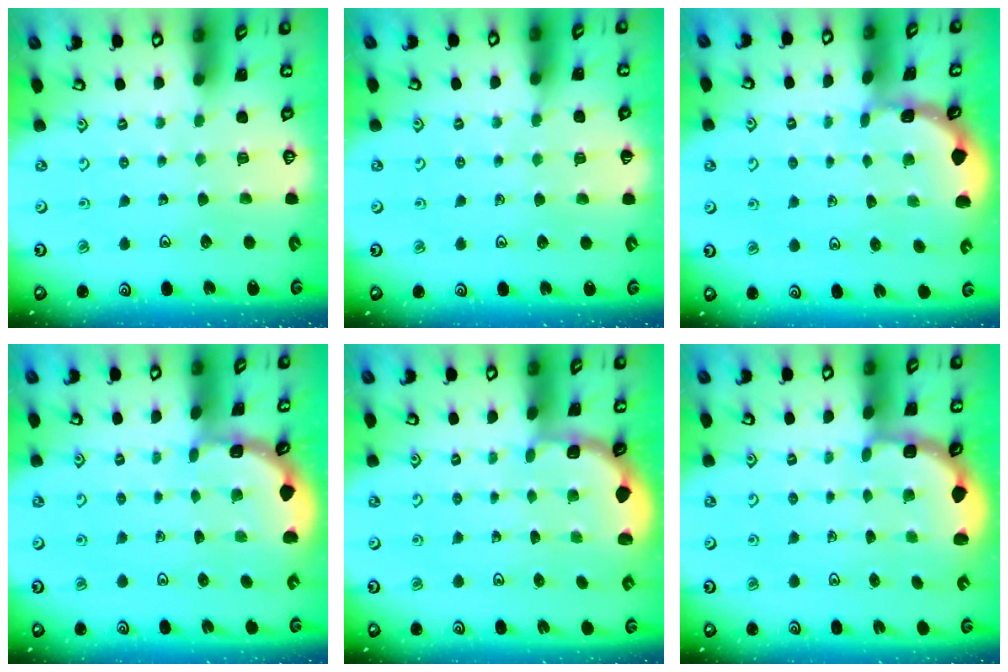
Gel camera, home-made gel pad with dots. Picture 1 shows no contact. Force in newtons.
{"total": 3.9, "press": 3.8, "slide": 0.6}
{"total": 1.2, "press": 1.2, "slide": 0.2}
{"total": 1.8, "press": 1.8, "slide": 0.3}
{"total": 2.0, "press": 1.8, "slide": 0.7}
{"total": 2.7, "press": 2.3, "slide": 1.4}